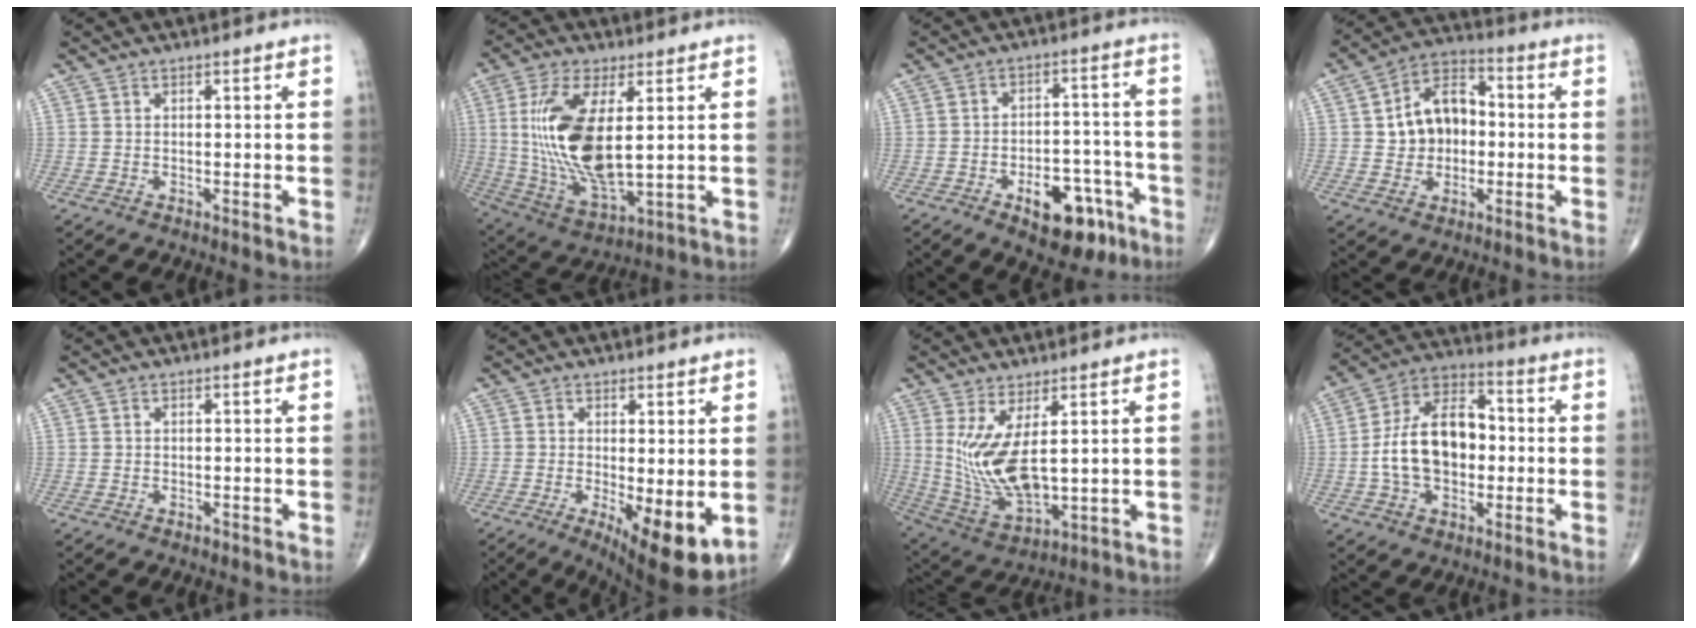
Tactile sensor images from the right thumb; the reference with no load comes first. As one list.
[{"total": 17.7, "force": [2.5, 7.1, 16.0], "torque": [-0.329, -0.022, 0.061]}, {"total": 12.7, "force": [-6.7, 6.8, 8.4], "torque": [-0.085, 0.050, -0.087]}, {"total": 11.7, "force": [0.4, 8.4, 8.0], "torque": [-0.099, 0.026, -0.002]}, {"total": 0.5, "force": [-0.4, 0.3, 0.2], "torque": [-0.001, 0.000, -0.009]}, {"total": 10.9, "force": [-2.5, 3.5, 10.0], "torque": [-0.143, -0.026, -0.030]}, {"total": 12.5, "force": [2.5, 4.7, 11.3], "torque": [-0.230, -0.033, 0.071]}, {"total": 15.3, "force": [-1.1, 9.7, 11.8], "torque": [-0.189, 0.034, -0.025]}]